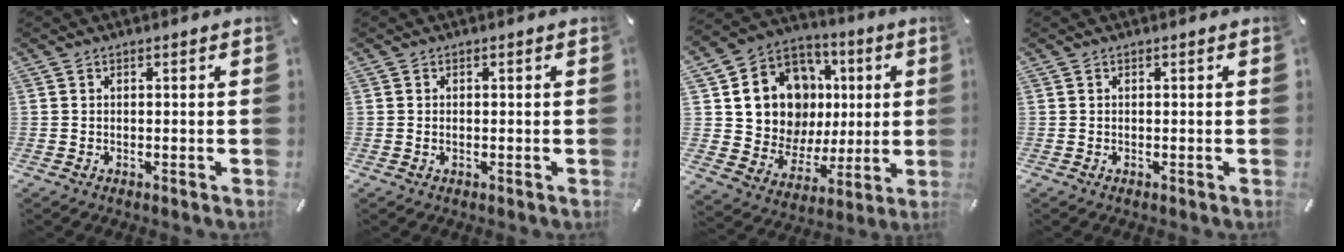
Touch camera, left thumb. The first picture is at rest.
{"total": 0.8, "force": [-0.1, 0.4, 0.7], "torque": [-0.014, 0.001, -0.002]}
{"total": 14.7, "force": [4.2, 12.6, 6.3], "torque": [-0.113, -0.033, 0.093]}
{"total": 0.0}